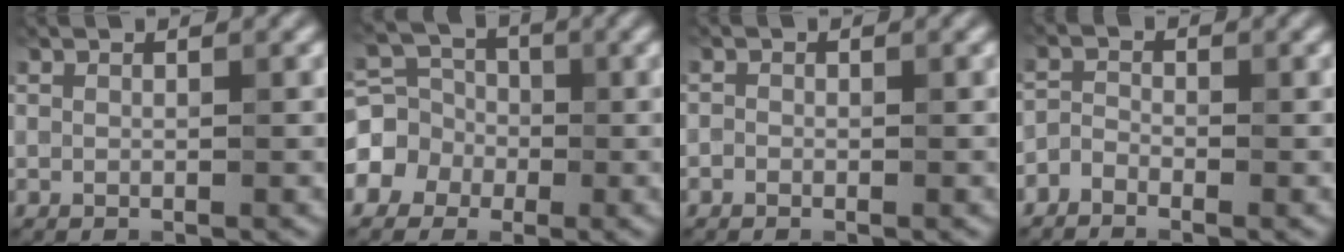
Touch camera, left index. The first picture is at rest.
{"total": 4.5, "force": [-1.3, 4.1, 1.5], "torque": [-0.007, 0.012, -0.039]}
{"total": 0.5, "force": [-0.3, 0.4, 0.1], "torque": [0.002, -0.002, -0.007]}
{"total": 1.6, "force": [-1.3, 0.8, 0.5], "torque": [-0.008, 0.003, -0.034]}